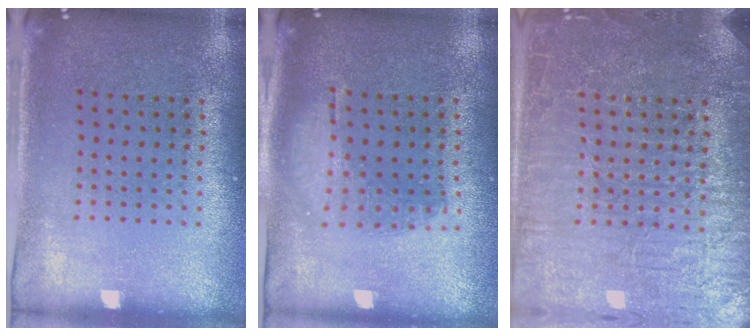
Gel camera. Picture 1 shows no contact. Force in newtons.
{"total": 1.1, "press": 1.0, "slide": 0.4}
{"total": 7.1, "press": 7.1, "slide": 1.0}